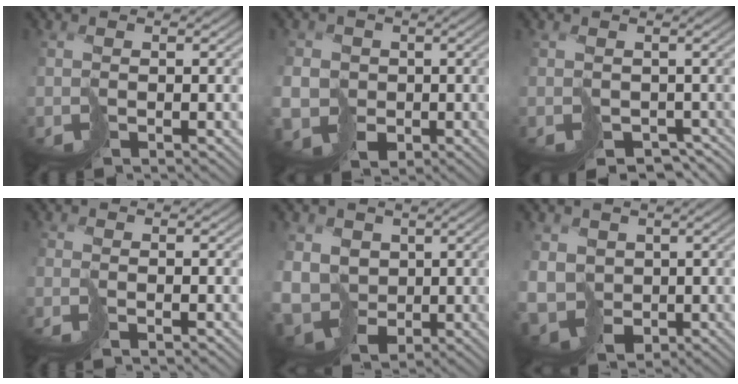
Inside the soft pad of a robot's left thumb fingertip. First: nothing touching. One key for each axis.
{"total": 6.8, "fx": -1.4, "fy": 6.4, "fz": 2.1, "tx": -0.055, "ty": -0.027, "tz": -0.046}
{"total": 3.1, "fx": -1.1, "fy": 2.6, "fz": 1.2, "tx": -0.014, "ty": -0.020, "tz": -0.002}
{"total": 1.6, "fx": -0.9, "fy": -1.1, "fz": -0.6, "tx": 0.021, "ty": 0.007, "tz": -0.018}
{"total": 8.4, "fx": 0.6, "fy": 7.4, "fz": 3.9, "tx": -0.116, "ty": -0.023, "tz": 0.002}
{"total": 6.6, "fx": 0.1, "fy": 5.9, "fz": 2.9, "tx": -0.091, "ty": -0.024, "tz": -0.001}